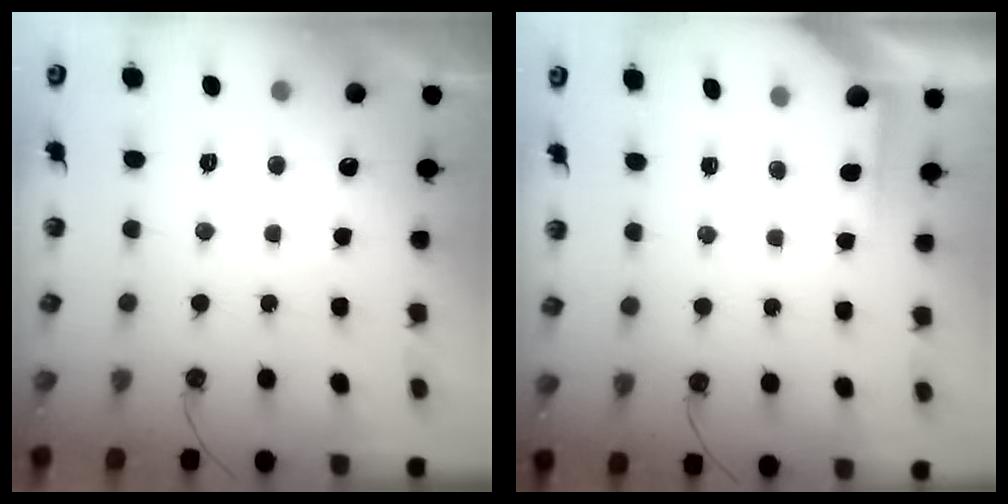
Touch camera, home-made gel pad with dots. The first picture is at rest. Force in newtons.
{"total": 2.2, "press": 2.2, "slide": 0.3}